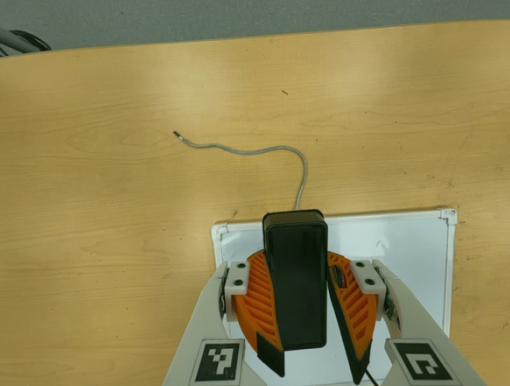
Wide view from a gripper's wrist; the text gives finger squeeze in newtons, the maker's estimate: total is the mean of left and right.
{"total": 10.4, "left": 10.2, "right": 10.5}